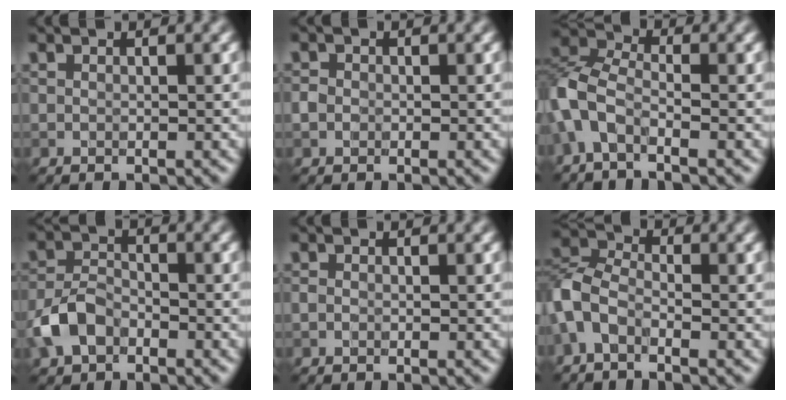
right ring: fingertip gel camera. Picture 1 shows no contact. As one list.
[{"total": 1.0, "force": [-0.3, 0.9, 0.4], "torque": [-0.007, -0.001, -0.011]}, {"total": 5.4, "force": [-2.6, 2.7, 3.9], "torque": [-0.093, 0.006, -0.070]}, {"total": 4.0, "force": [-2.1, 2.5, 2.3], "torque": [-0.052, 0.003, -0.049]}, {"total": 0.5, "force": [-0.2, 0.2, 0.4], "torque": [-0.011, -0.001, -0.007]}, {"total": 4.6, "force": [-2.2, 2.6, 3.1], "torque": [-0.072, 0.007, -0.062]}]